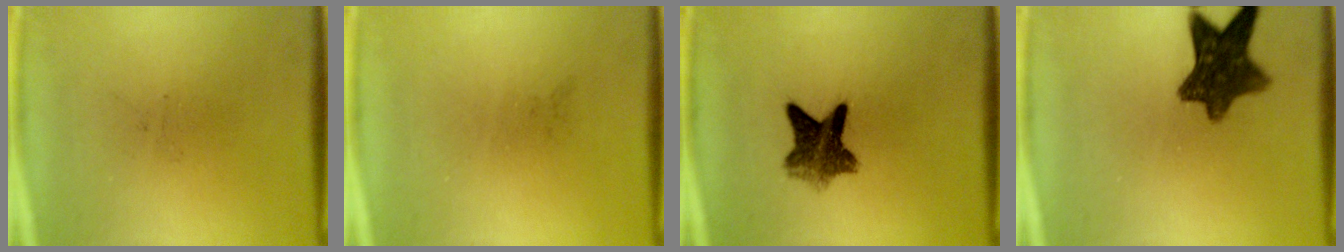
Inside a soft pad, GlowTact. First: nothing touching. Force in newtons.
{"total": 0.0}
{"total": 6.8}
{"total": 9.9}